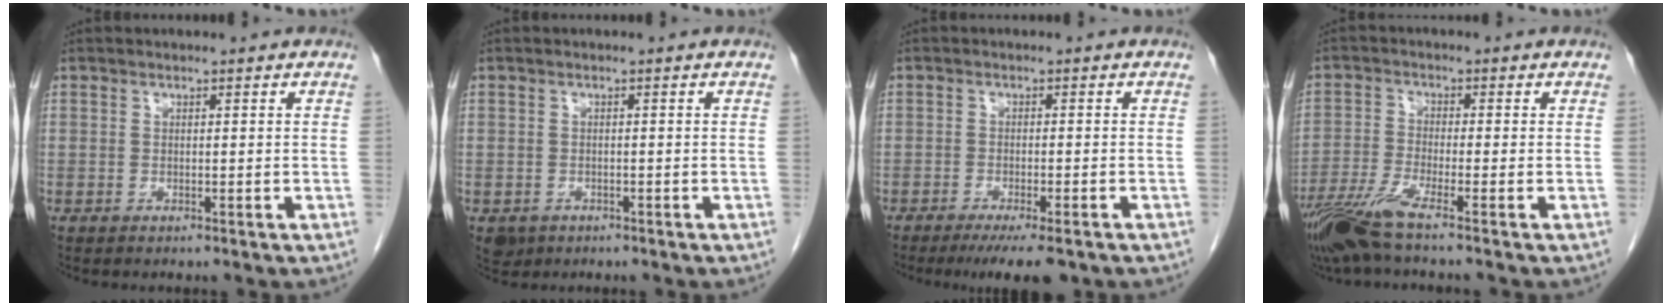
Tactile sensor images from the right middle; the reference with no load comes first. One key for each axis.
{"total": 2.4, "fx": -1.3, "fy": 1.9, "fz": 0.6, "tx": -0.011, "ty": 0.002, "tz": -0.014}
{"total": 7.2, "fx": -5.4, "fy": 1.1, "fz": 4.6, "tx": -0.056, "ty": -0.012, "tz": -0.078}
{"total": 7.0, "fx": -5.2, "fy": -0.6, "fz": 4.6, "tx": -0.095, "ty": -0.025, "tz": -0.103}